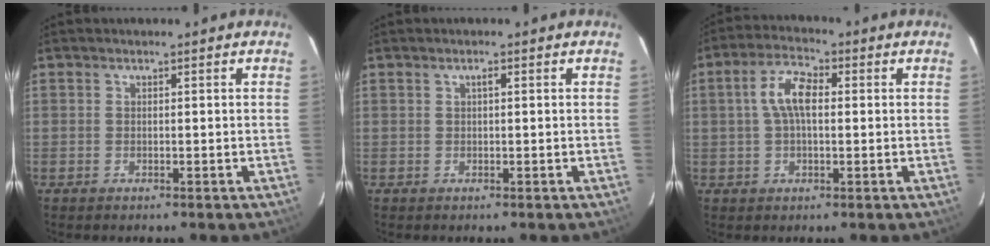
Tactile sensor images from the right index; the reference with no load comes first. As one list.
[{"total": 0.8, "force": [0.3, 0.2, 0.7], "torque": [-0.012, 0.005, 0.003]}, {"total": 6.8, "force": [0.9, 3.2, 5.9], "torque": [-0.118, 0.018, 0.017]}]